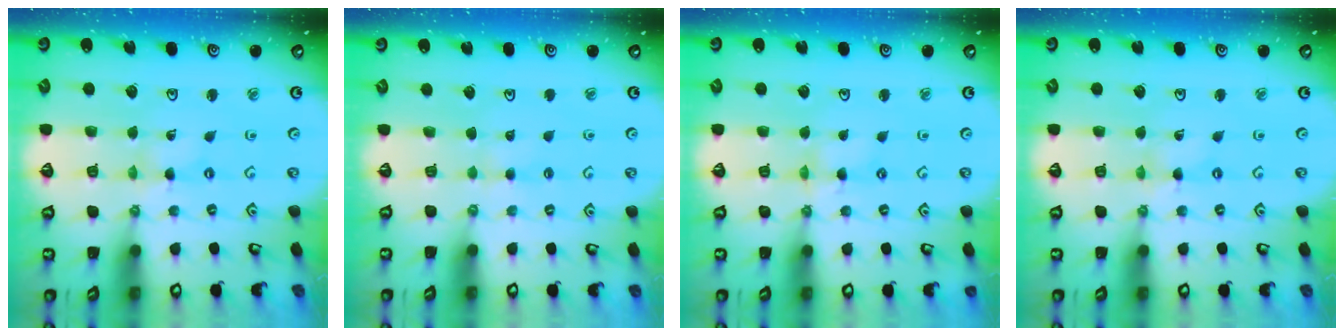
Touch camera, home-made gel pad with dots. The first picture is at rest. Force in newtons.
{"total": 1.3, "press": 1.3, "slide": 0.2}
{"total": 1.7, "press": 1.7, "slide": 0.2}
{"total": 0.0}